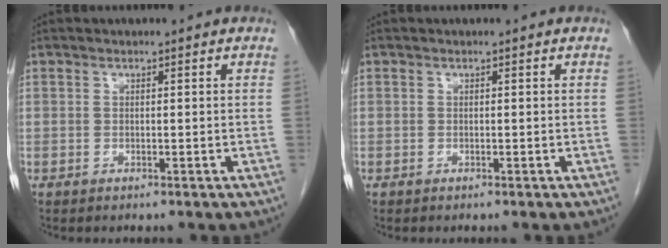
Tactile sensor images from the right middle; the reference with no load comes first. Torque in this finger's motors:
{"motor_torque": [-0.02, -0.05, -0.03, -0.01]}